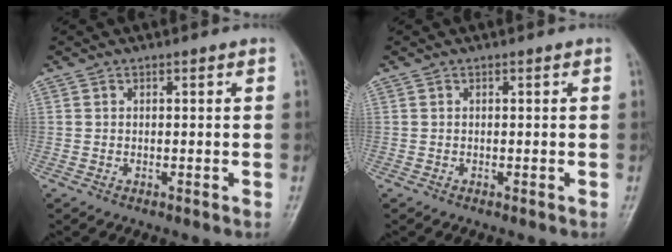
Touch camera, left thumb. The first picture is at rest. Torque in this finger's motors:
{"motor_torque": [-0.16, -0.15, -0.24, 0.14, 0.00]}